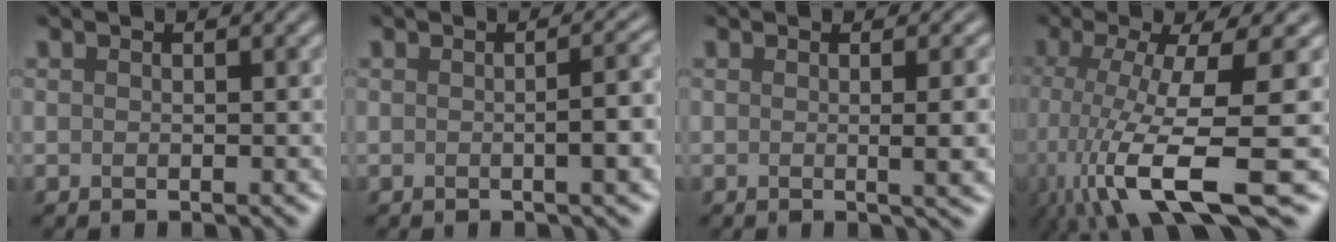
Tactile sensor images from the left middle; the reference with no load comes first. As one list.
[{"total": 4.1, "force": [-0.2, 1.2, 3.9], "torque": [-0.037, 0.012, -0.002]}, {"total": 4.0, "force": [0.0, 1.2, 3.8], "torque": [-0.034, 0.006, 0.000]}, {"total": 11.5, "force": [-3.6, 3.0, 10.5], "torque": [-0.193, -0.017, -0.056]}]